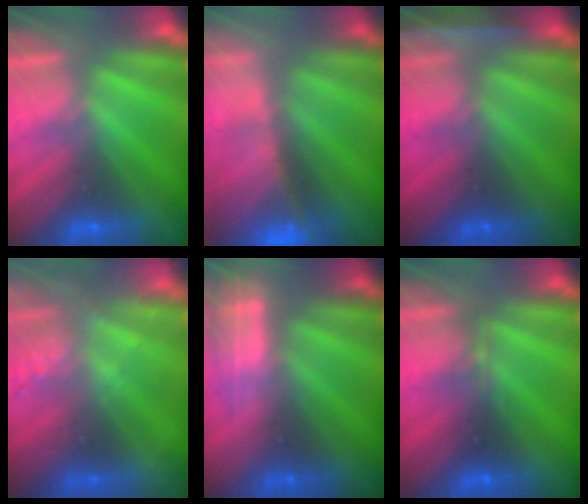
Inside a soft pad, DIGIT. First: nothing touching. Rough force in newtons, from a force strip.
{"total": 9.6}
{"total": 1.9}
{"total": 2.4}
{"total": 2.4}
{"total": 2.3}